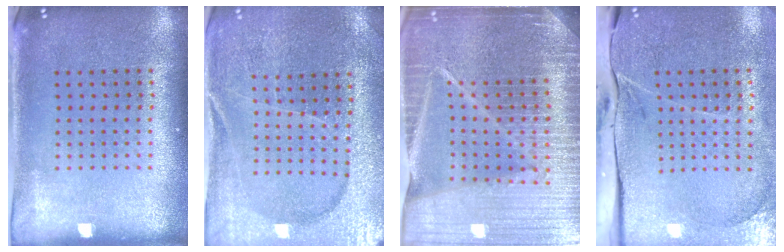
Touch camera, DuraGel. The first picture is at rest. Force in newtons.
{"total": 3.0, "press": 3.0, "slide": 0.3}
{"total": 6.4, "press": 5.6, "slide": 3.2}
{"total": 4.1, "press": 3.4, "slide": 2.3}